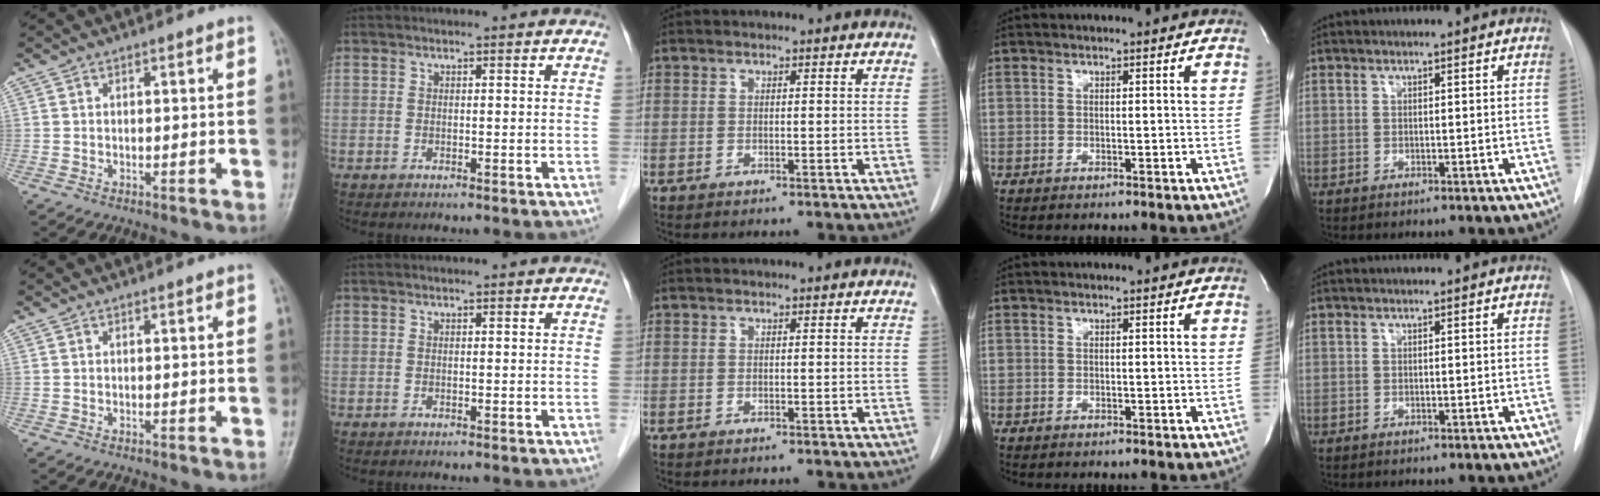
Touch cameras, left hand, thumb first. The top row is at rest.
{}